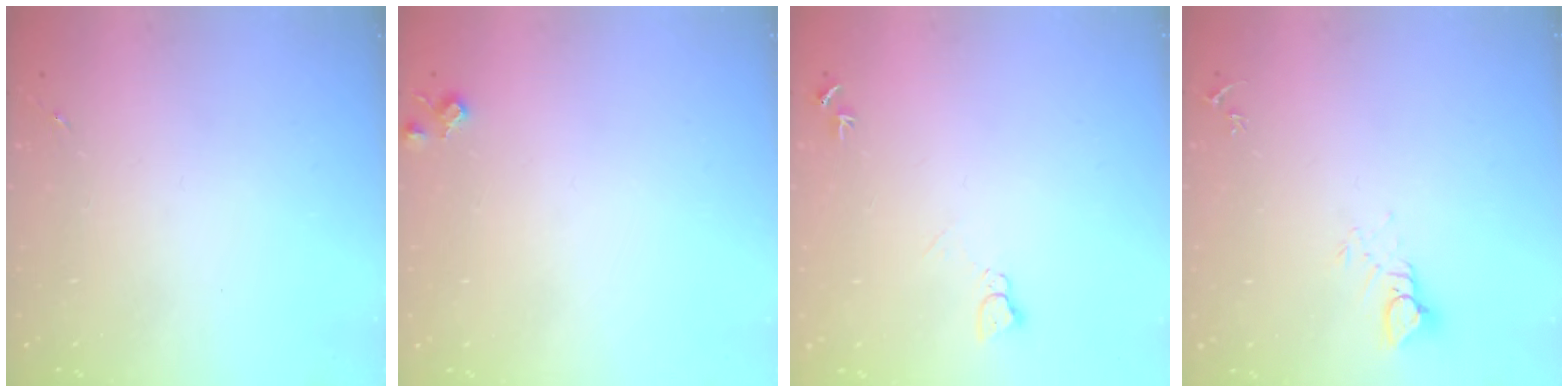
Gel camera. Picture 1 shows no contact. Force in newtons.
{"total": 5.7, "press": 5.6, "slide": 0.9}
{"total": 5.1, "press": 5.1, "slide": 0.6}
{"total": 4.3, "press": 4.3, "slide": 0.3}